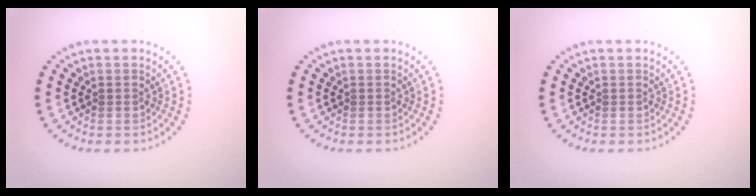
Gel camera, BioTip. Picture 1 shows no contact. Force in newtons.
{"total": 0.0}
{"total": 0.0}